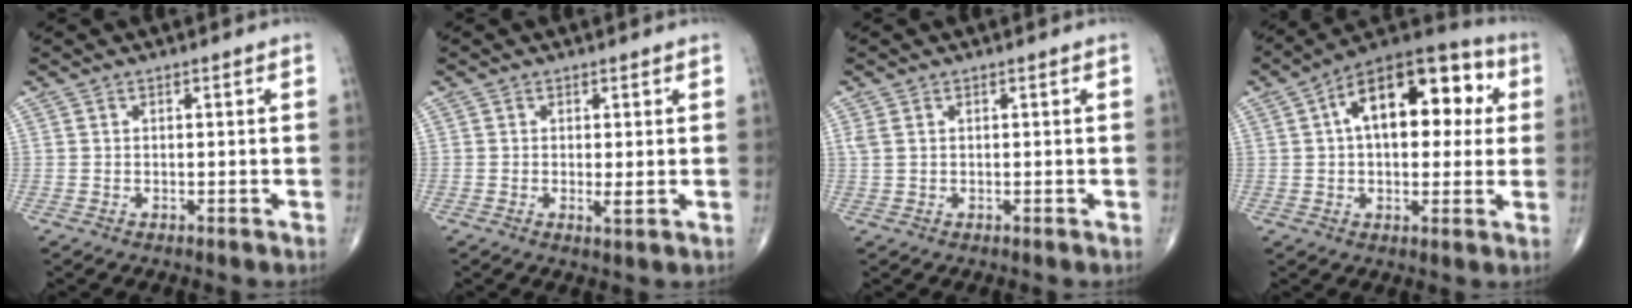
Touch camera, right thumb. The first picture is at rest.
{"total": 1.5, "force": [0.0, 0.4, 1.5], "torque": [-0.028, -0.006, 0.000]}
{"total": 1.6, "force": [0.5, 0.9, 1.2], "torque": [-0.038, 0.009, 0.017]}
{"total": 19.6, "force": [4.4, 10.5, 15.9], "torque": [-0.200, 0.029, 0.054]}